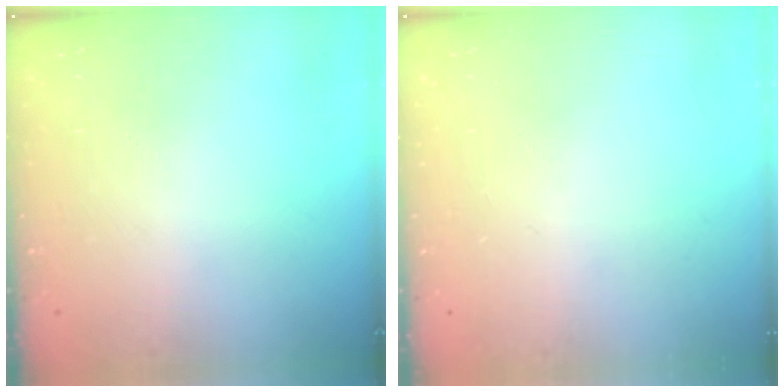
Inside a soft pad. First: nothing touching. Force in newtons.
{"total": 0.0}